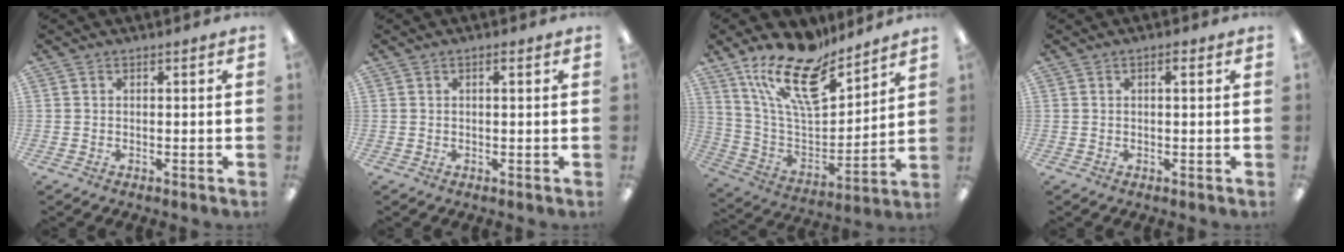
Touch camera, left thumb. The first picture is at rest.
{"total": 1.0, "force": [0.5, 0.2, 0.9], "torque": [-0.020, 0.002, 0.008]}
{"total": 19.7, "force": [14.4, 7.2, 11.3], "torque": [-0.214, -0.089, 0.258]}
{"total": 1.5, "force": [0.6, 0.4, 1.3], "torque": [-0.020, 0.001, 0.008]}